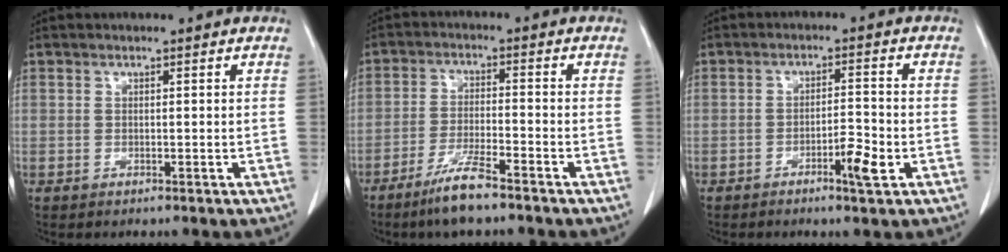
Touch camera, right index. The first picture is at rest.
{"total": 6.7, "force": [-5.0, 0.3, 4.4], "torque": [-0.093, -0.014, -0.096]}
{"total": 4.5, "force": [-2.1, 0.5, 3.9], "torque": [-0.061, 0.000, -0.035]}